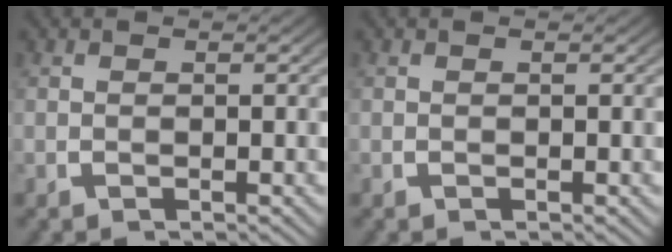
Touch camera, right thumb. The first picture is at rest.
{"total": 0.0}